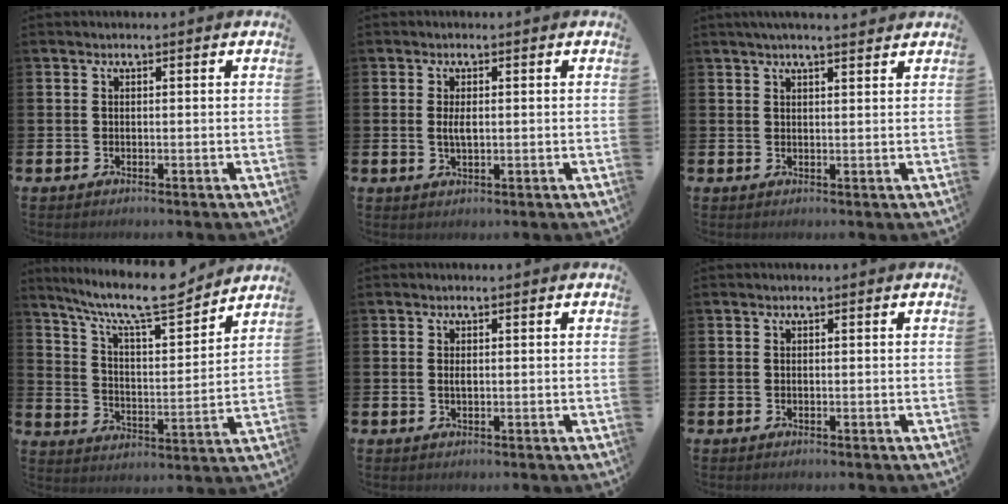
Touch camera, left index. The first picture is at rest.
{"total": 2.1, "force": [0.1, 0.9, 1.9], "torque": [-0.038, 0.004, -0.001]}
{"total": 2.7, "force": [2.5, 0.1, 1.0], "torque": [-0.016, -0.008, 0.044]}
{"total": 10.8, "force": [9.4, 1.8, 5.1], "torque": [-0.122, -0.064, 0.158]}
{"total": 0.6, "force": [0.0, 0.2, 0.6], "torque": [-0.020, 0.004, 0.001]}
{"total": 0.0}